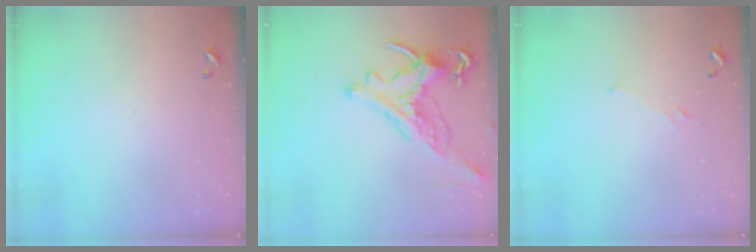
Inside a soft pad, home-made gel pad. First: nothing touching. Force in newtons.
{"total": 1.2, "press": 0.9, "slide": 0.9}
{"total": 0.8, "press": 0.1, "slide": 0.8}